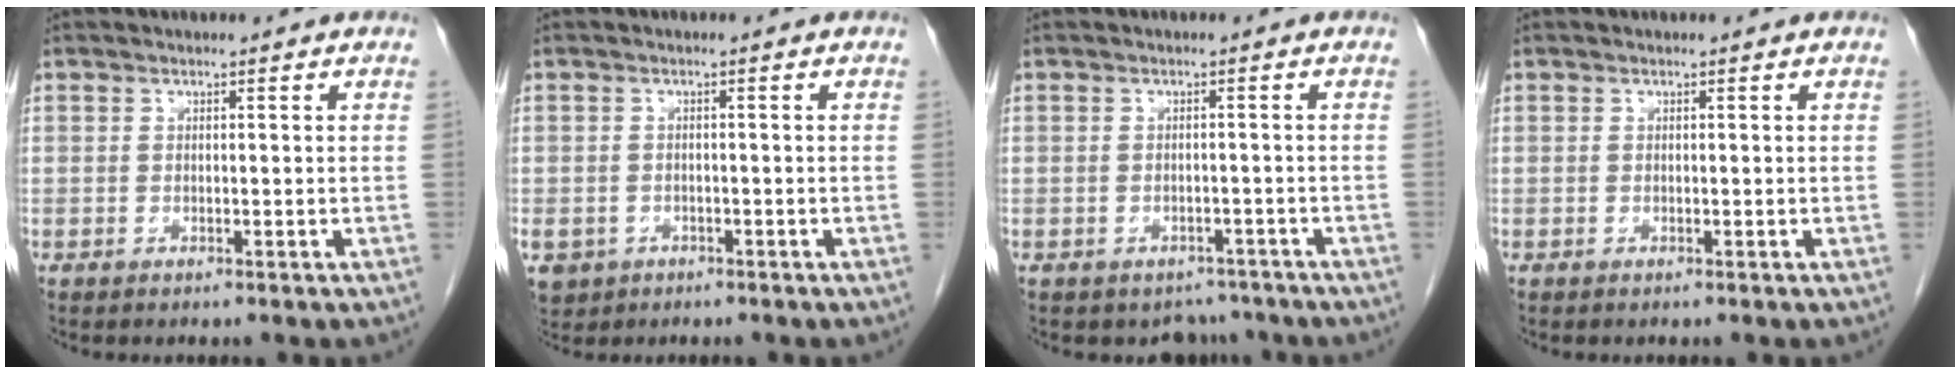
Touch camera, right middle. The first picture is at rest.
{"total": 6.5, "force": [-3.0, 5.4, 1.9], "torque": [-0.052, -0.003, -0.042]}
{"total": 3.9, "force": [-3.2, 2.2, 0.0], "torque": [0.008, 0.011, -0.040]}
{"total": 0.0}